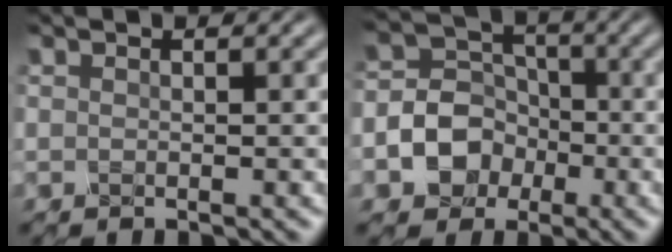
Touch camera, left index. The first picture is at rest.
{"total": 5.4, "force": [-2.5, 4.4, 1.8], "torque": [-0.006, -0.002, -0.062]}